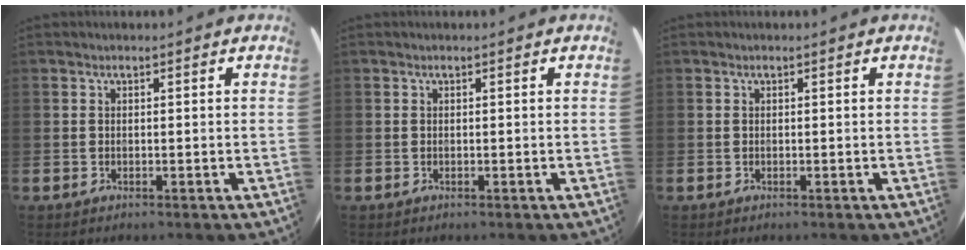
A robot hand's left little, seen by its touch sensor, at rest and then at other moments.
{"total": 0.0}
{"total": 0.0}